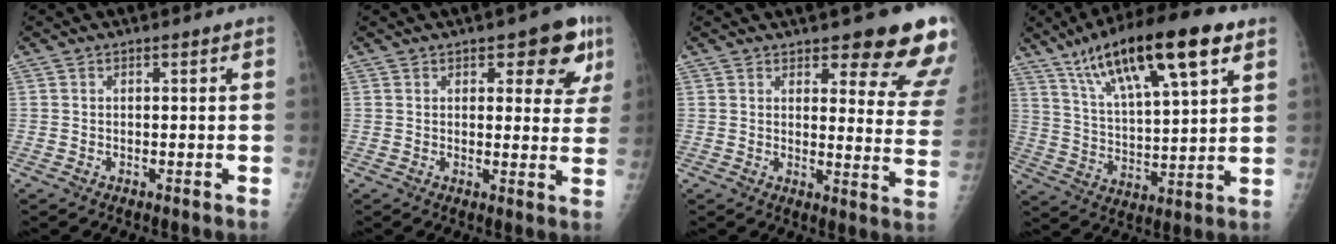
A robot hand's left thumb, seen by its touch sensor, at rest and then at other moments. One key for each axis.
{"total": 9.7, "fx": 4.7, "fy": 4.1, "fz": 7.4, "tx": -0.050, "ty": -0.015, "tz": 0.051}
{"total": 16.8, "fx": 12.0, "fy": 4.9, "fz": 10.8, "tx": -0.088, "ty": -0.072, "tz": 0.134}
{"total": 21.5, "fx": 11.8, "fy": 5.7, "fz": 17.0, "tx": -0.271, "ty": -0.020, "tz": 0.208}